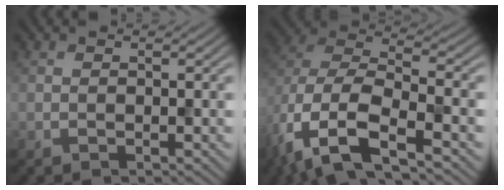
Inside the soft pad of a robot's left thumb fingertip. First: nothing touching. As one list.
[{"total": 13.5, "force": [-6.2, 6.6, 10.0], "torque": [-0.241, -0.029, -0.106]}]